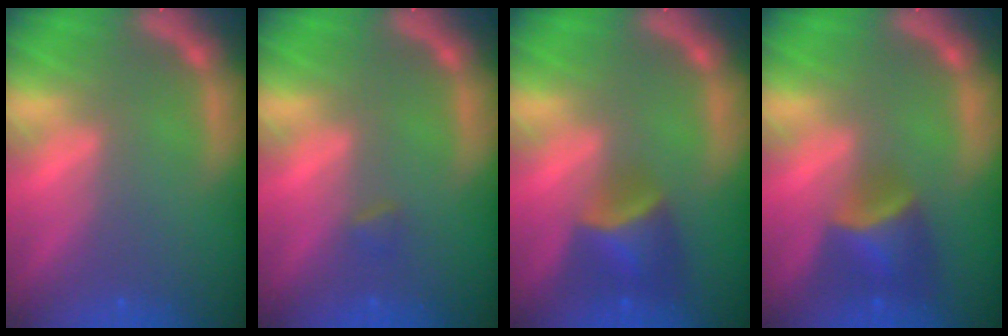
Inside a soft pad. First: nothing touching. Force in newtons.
{"total": 0.9}
{"total": 4.4}
{"total": 4.4}